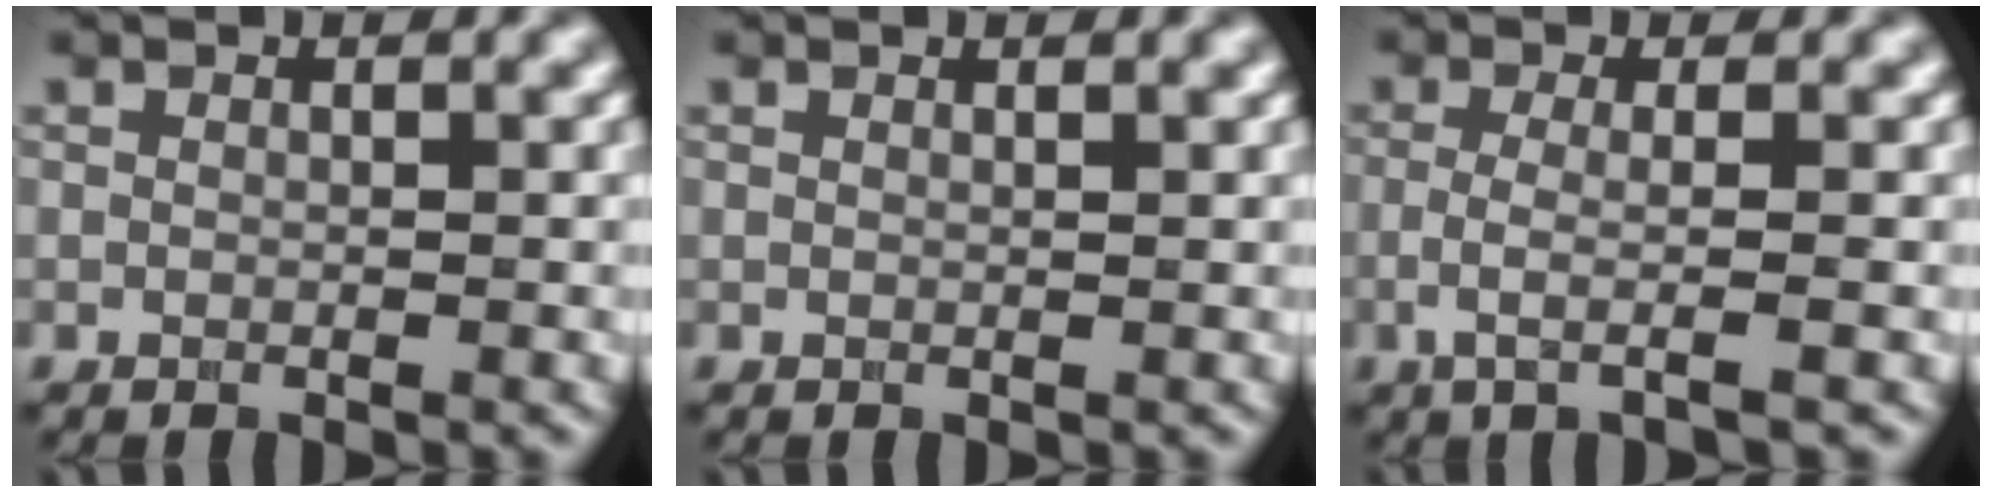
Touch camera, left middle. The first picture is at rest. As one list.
[{"total": 0.9, "force": [0.7, 0.3, 0.5], "torque": [-0.004, -0.001, 0.004]}, {"total": 3.0, "force": [-0.5, 0.8, 2.8], "torque": [-0.049, -0.009, -0.015]}]